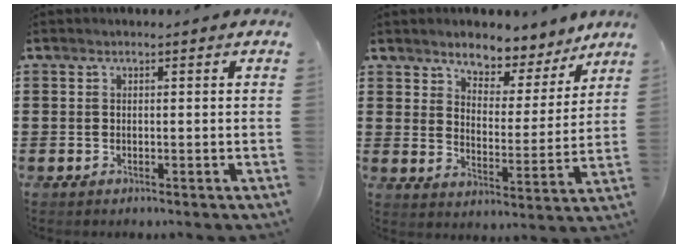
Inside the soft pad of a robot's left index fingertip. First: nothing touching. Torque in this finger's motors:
{"motor_torque": [1.41, -0.73, 0.27, 0.09]}